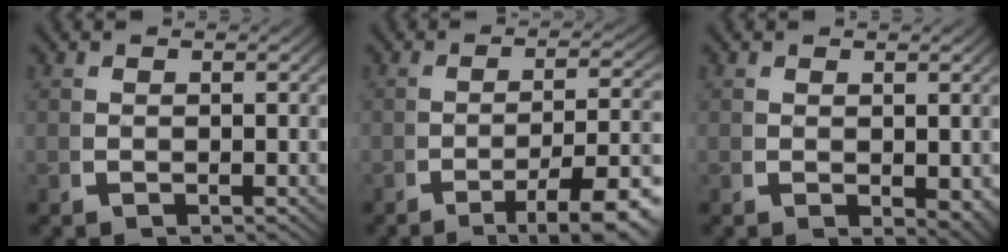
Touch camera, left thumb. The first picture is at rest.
{"total": 8.1, "force": [-4.2, 2.8, 6.3], "torque": [-0.083, -0.020, -0.046]}
{"total": 2.0, "force": [0.2, 1.2, 1.6], "torque": [-0.015, -0.015, 0.015]}